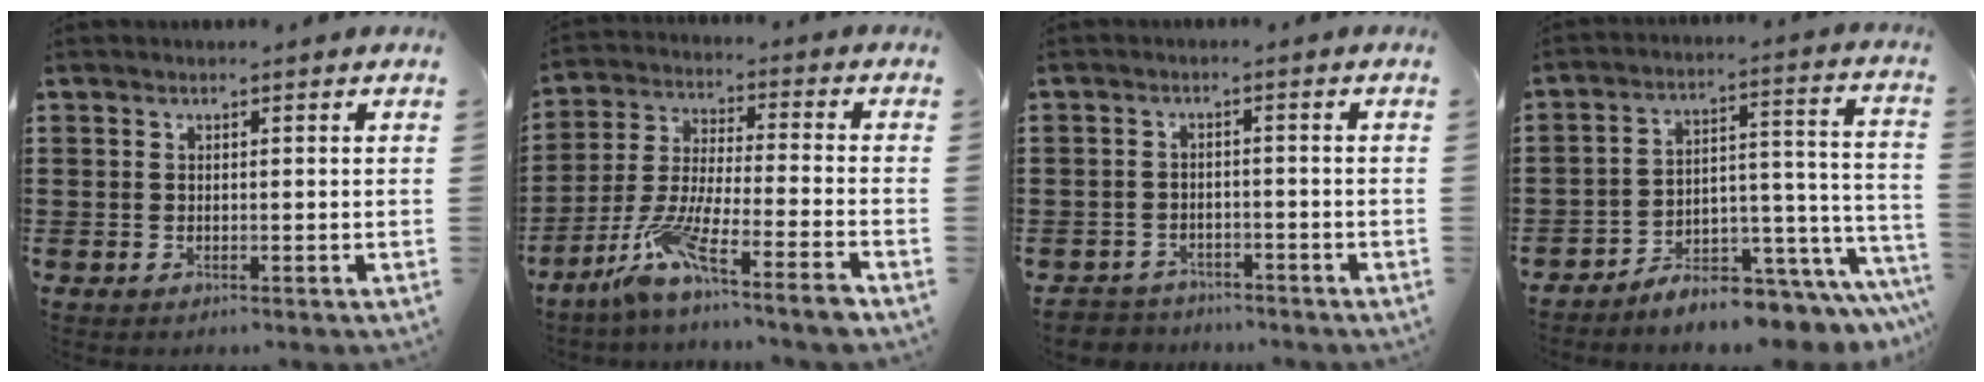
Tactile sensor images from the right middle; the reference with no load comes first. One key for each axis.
{"total": 9.0, "fx": -6.4, "fy": 0.5, "fz": 6.3, "tx": -0.132, "ty": -0.010, "tz": -0.128}
{"total": 2.8, "fx": -2.7, "fy": 0.8, "fz": -0.4, "tx": -0.001, "ty": 0.000, "tz": -0.062}
{"total": 6.0, "fx": -5.8, "fy": 1.0, "fz": 1.2, "tx": -0.017, "ty": 0.004, "tz": -0.110}